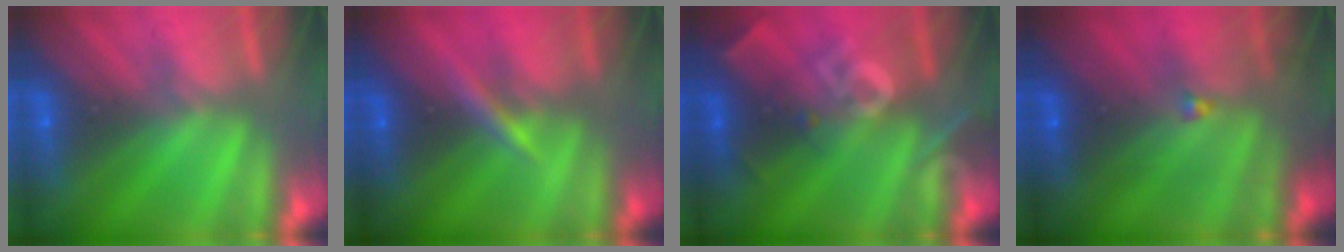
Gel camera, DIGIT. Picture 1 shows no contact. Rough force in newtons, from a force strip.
{"total": 2.9}
{"total": 2.5}
{"total": 7.1}